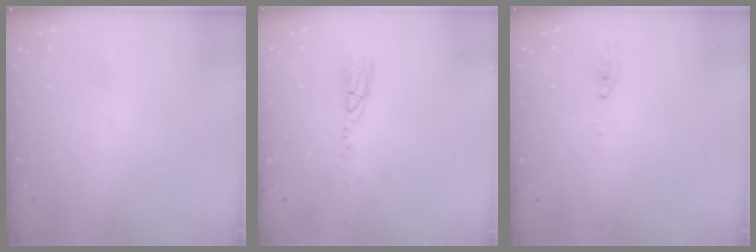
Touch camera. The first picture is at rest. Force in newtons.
{"total": 7.8, "press": 7.5, "slide": 2.2}
{"total": 14.8, "press": 3.9, "slide": 14.3}